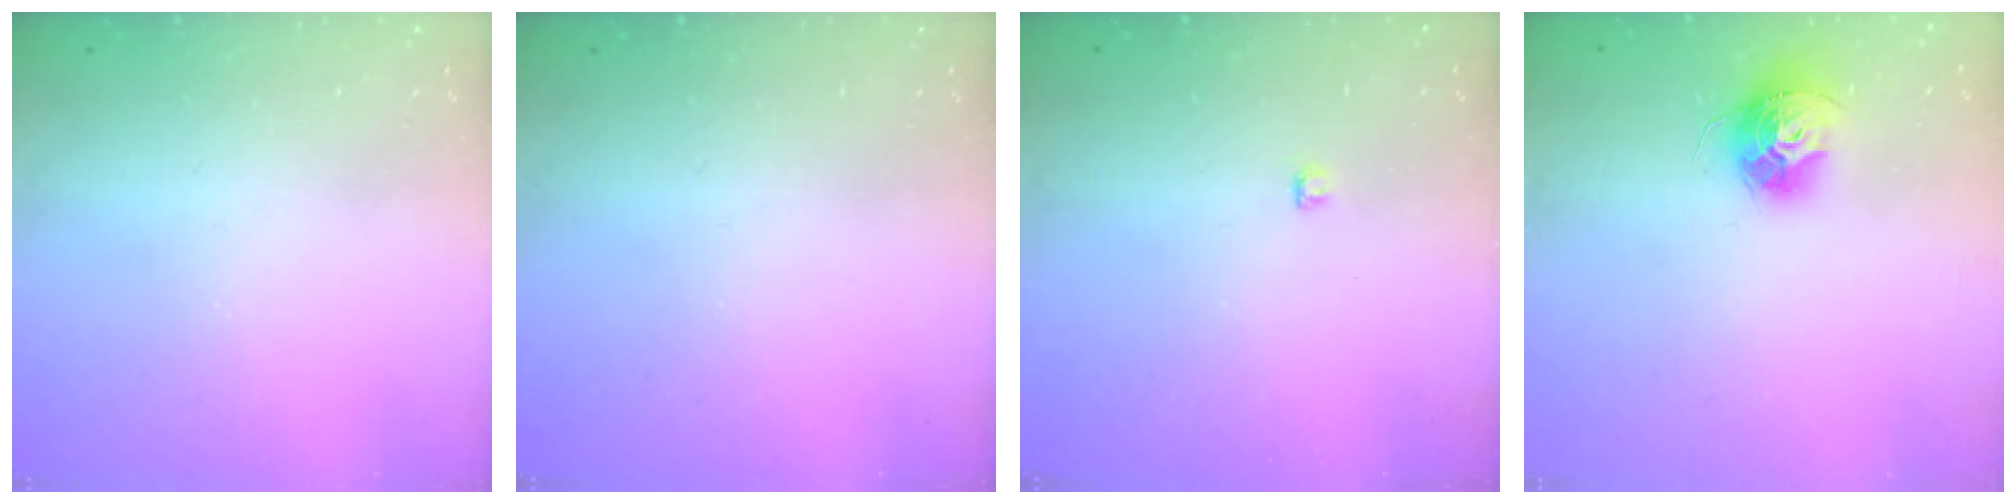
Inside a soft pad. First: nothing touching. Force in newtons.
{"total": 0.0}
{"total": 2.8, "press": 2.7, "slide": 0.3}
{"total": 12.2, "press": 12.1, "slide": 1.1}